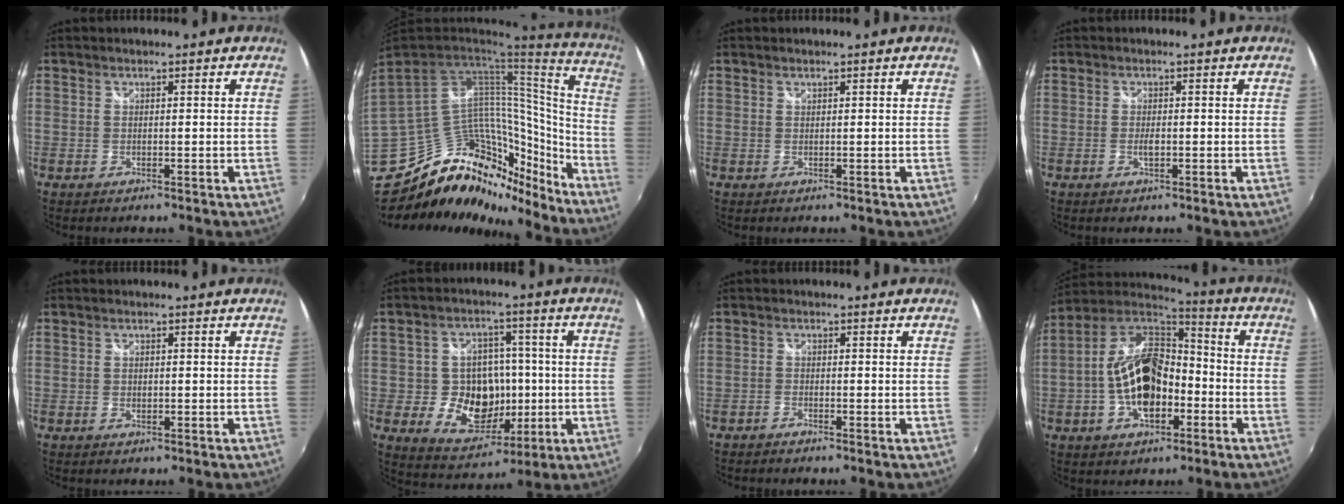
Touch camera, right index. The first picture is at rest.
{"total": 35.9, "force": [-26.6, 15.3, 18.6], "torque": [-0.323, 0.015, -0.380]}
{"total": 0.0}
{"total": 1.4, "force": [-0.3, 0.7, 1.2], "torque": [-0.023, -0.002, -0.006]}
{"total": 0.8, "force": [-0.1, 0.7, 0.3], "torque": [-0.003, -0.001, -0.002]}
{"total": 13.0, "force": [-2.1, 10.8, 7.1], "torque": [-0.154, 0.013, -0.018]}
{"total": 1.1, "force": [-1.1, 0.2, 0.2], "torque": [-0.013, -0.003, -0.025]}
{"total": 15.6, "force": [-4.4, 8.8, 12.1], "torque": [-0.242, 0.012, -0.079]}